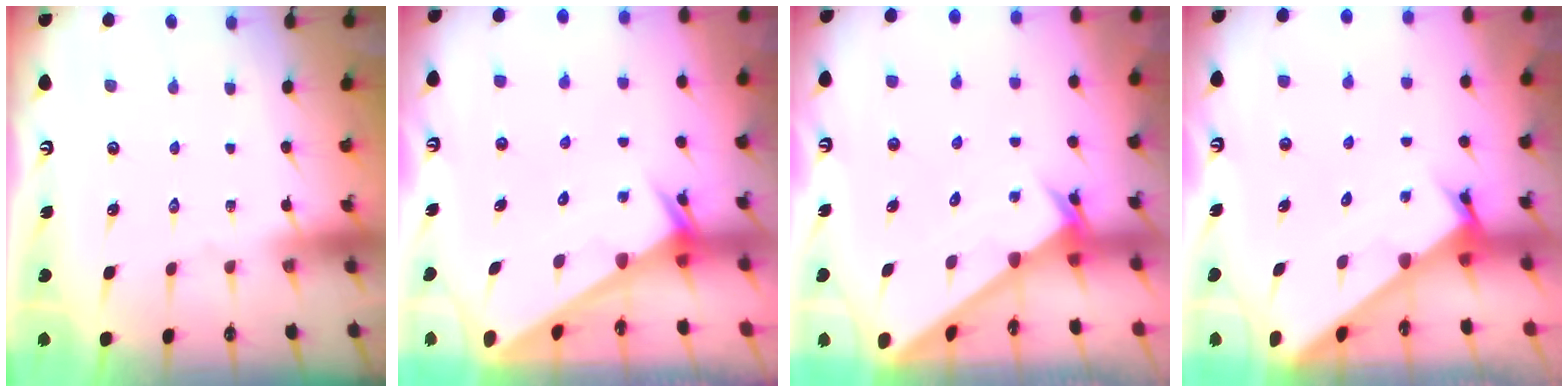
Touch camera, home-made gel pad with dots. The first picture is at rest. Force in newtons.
{"total": 2.4, "press": 2.4, "slide": 0.1}
{"total": 2.9, "press": 2.9, "slide": 0.1}
{"total": 2.3, "press": 2.3, "slide": 0.1}